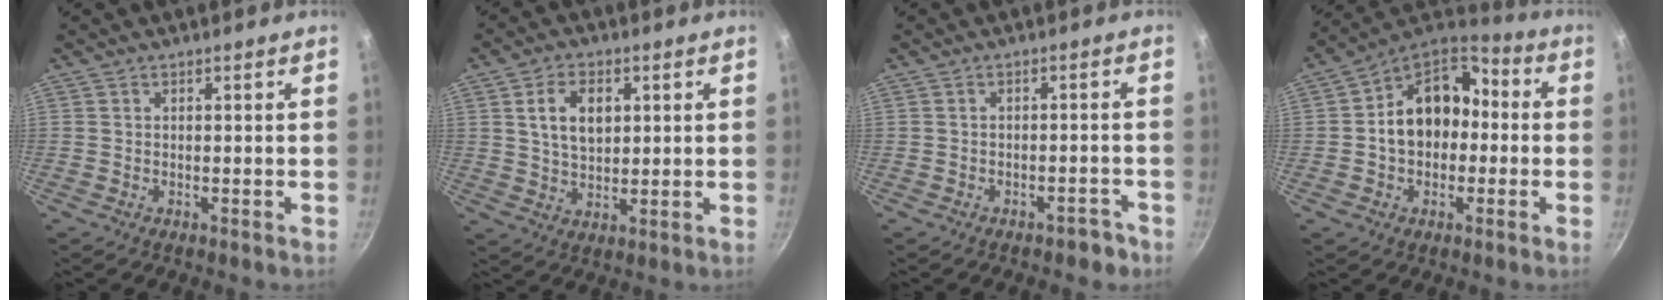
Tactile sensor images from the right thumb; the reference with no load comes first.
{"total": 8.2, "force": [2.3, 5.3, 5.9], "torque": [-0.086, -0.007, 0.042]}
{"total": 3.1, "force": [-2.2, 1.5, 1.4], "torque": [-0.003, 0.032, -0.012]}
{"total": 15.7, "force": [-0.2, 11.9, 10.4], "torque": [-0.130, 0.047, -0.019]}